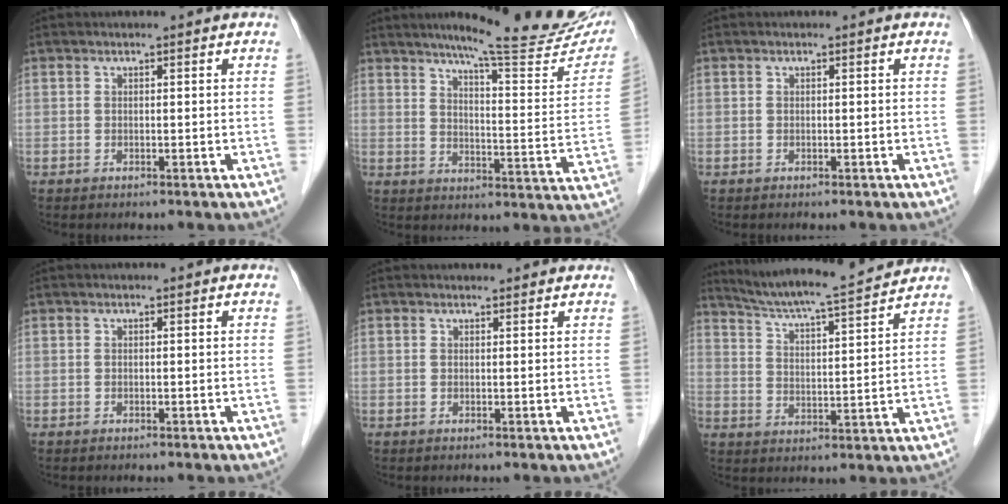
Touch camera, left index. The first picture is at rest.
{"total": 22.1, "force": [18.4, 2.1, 12.1], "torque": [-0.157, -0.040, 0.229]}
{"total": 0.0}
{"total": 0.0}
{"total": 2.9, "force": [2.8, 0.8, 0.5], "torque": [-0.010, 0.017, 0.030]}
{"total": 13.6, "force": [12.8, -0.8, 4.6], "torque": [-0.087, -0.002, 0.197]}